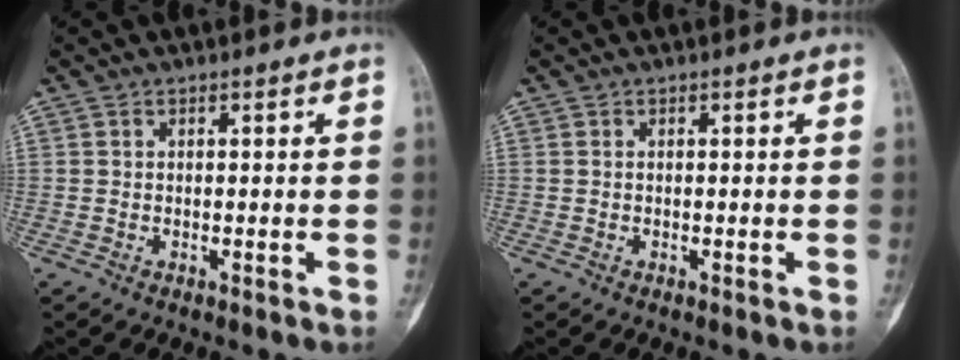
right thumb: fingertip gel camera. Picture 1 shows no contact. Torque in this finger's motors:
{"motor_torque": [-0.03, 0.09, -0.02, 0.12, 0.00]}